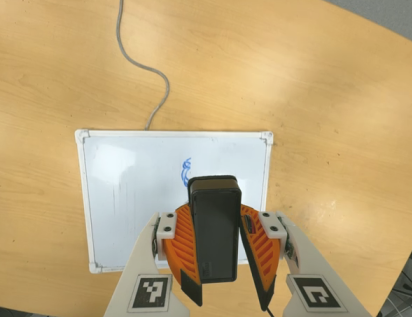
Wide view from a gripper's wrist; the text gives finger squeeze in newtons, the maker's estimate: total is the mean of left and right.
{"total": 9.2, "left": 9.2, "right": 9.3}